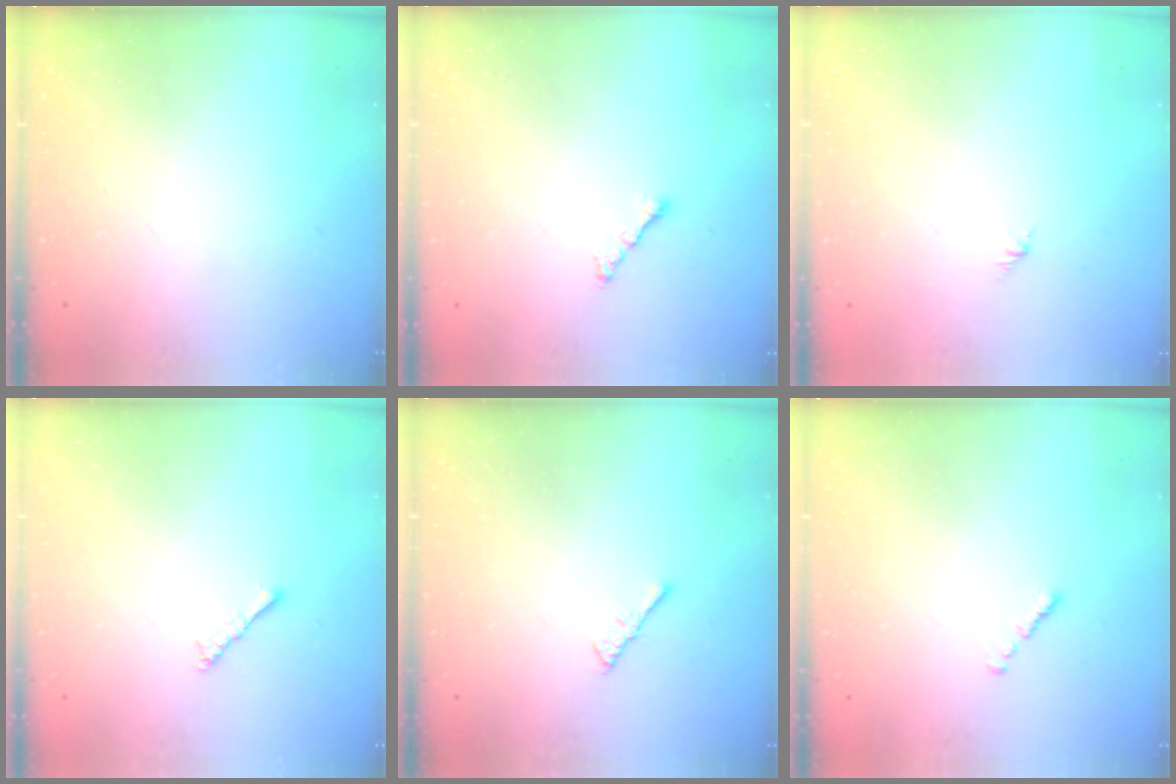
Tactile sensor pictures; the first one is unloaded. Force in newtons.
{"total": 2.3, "press": 2.2, "slide": 0.7}
{"total": 1.3, "press": 1.2, "slide": 0.5}
{"total": 2.1, "press": 2.1, "slide": 0.5}
{"total": 2.2, "press": 2.1, "slide": 0.5}
{"total": 0.7, "press": 0.6, "slide": 0.4}